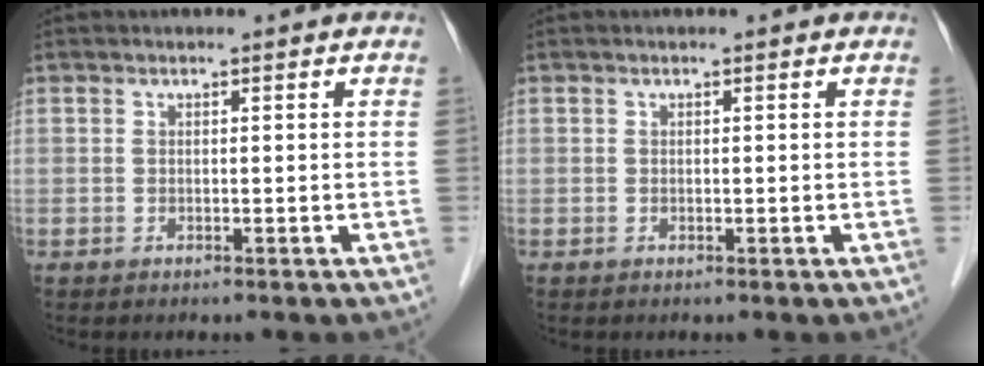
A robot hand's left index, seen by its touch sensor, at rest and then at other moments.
{"total": 0.0}